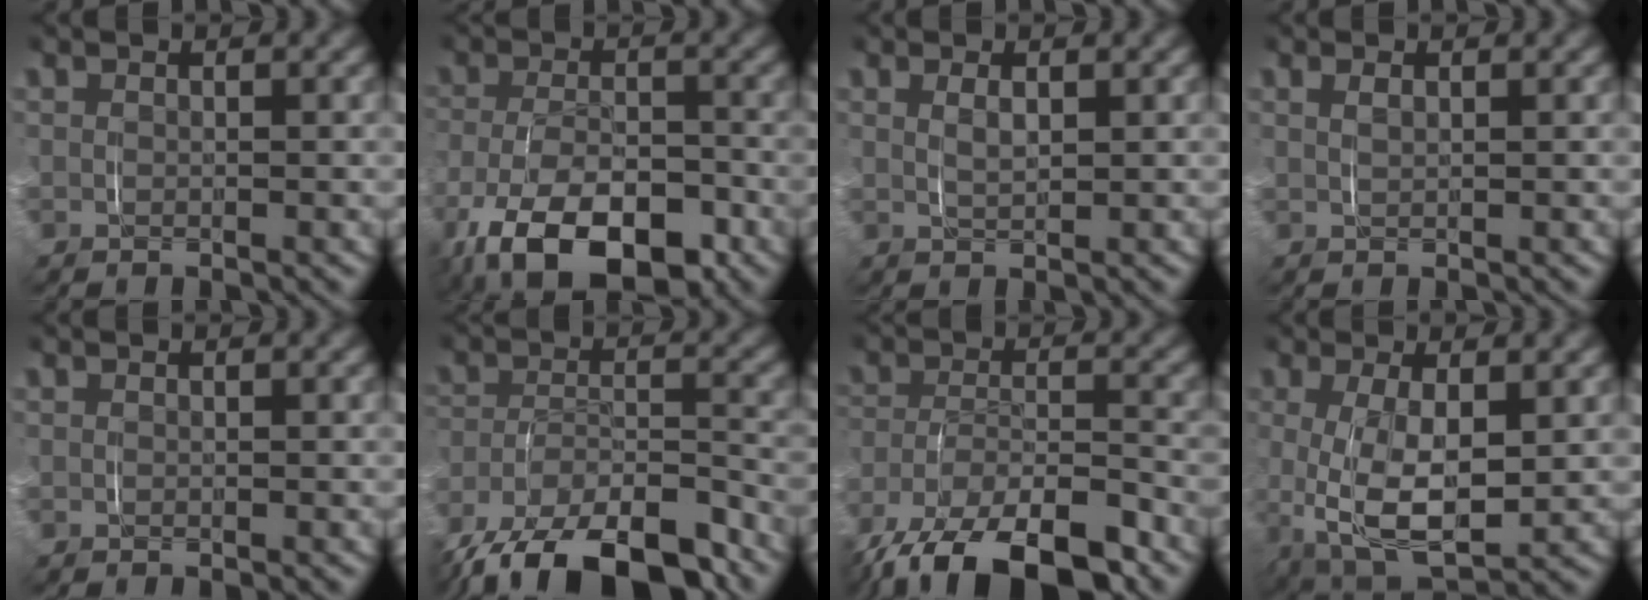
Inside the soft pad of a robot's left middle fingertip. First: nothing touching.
{"total": 9.7, "force": [-5.4, 4.7, 6.6], "torque": [-0.132, -0.033, -0.077]}
{"total": 1.5, "force": [0.2, 0.5, 1.4], "torque": [-0.030, -0.004, 0.006]}
{"total": 0.5, "force": [0.1, 0.1, 0.5], "torque": [-0.013, -0.001, 0.004]}
{"total": 0.0}
{"total": 11.7, "force": [-9.8, 3.6, 5.3], "torque": [-0.082, -0.012, -0.156]}
{"total": 11.2, "force": [-8.8, 3.7, 5.8], "torque": [-0.107, -0.016, -0.134]}
{"total": 6.3, "force": [-2.3, 3.2, 4.9], "torque": [-0.117, -0.038, -0.024]}